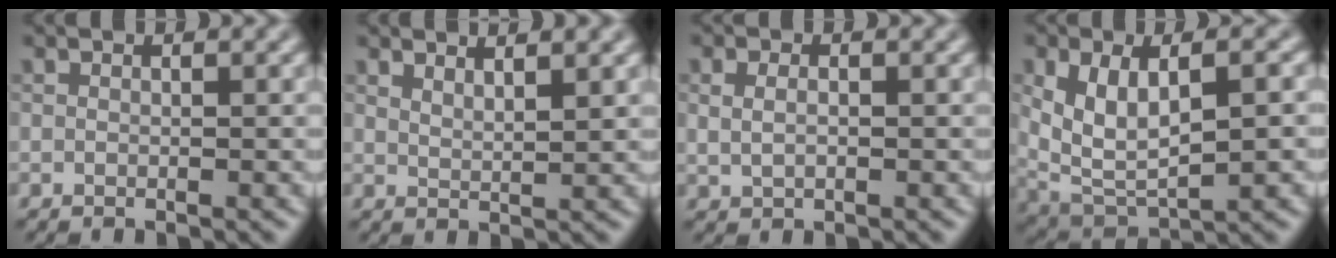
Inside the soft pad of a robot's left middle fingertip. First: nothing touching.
{"total": 2.3, "force": [1.8, 0.6, 1.3], "torque": [-0.005, 0.005, 0.021]}
{"total": 1.5, "force": [0.3, 1.0, 1.1], "torque": [-0.027, -0.005, 0.012]}
{"total": 6.7, "force": [0.9, 3.3, 5.8], "torque": [-0.123, -0.006, 0.018]}